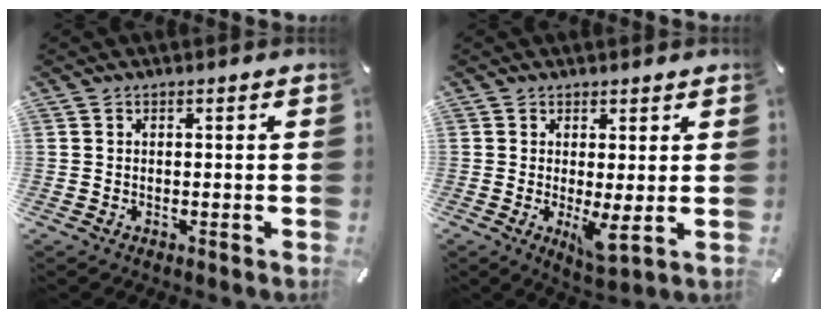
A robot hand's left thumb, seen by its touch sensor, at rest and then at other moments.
{"total": 5.1, "force": [-0.1, 1.1, 4.9], "torque": [-0.096, -0.025, -0.001]}